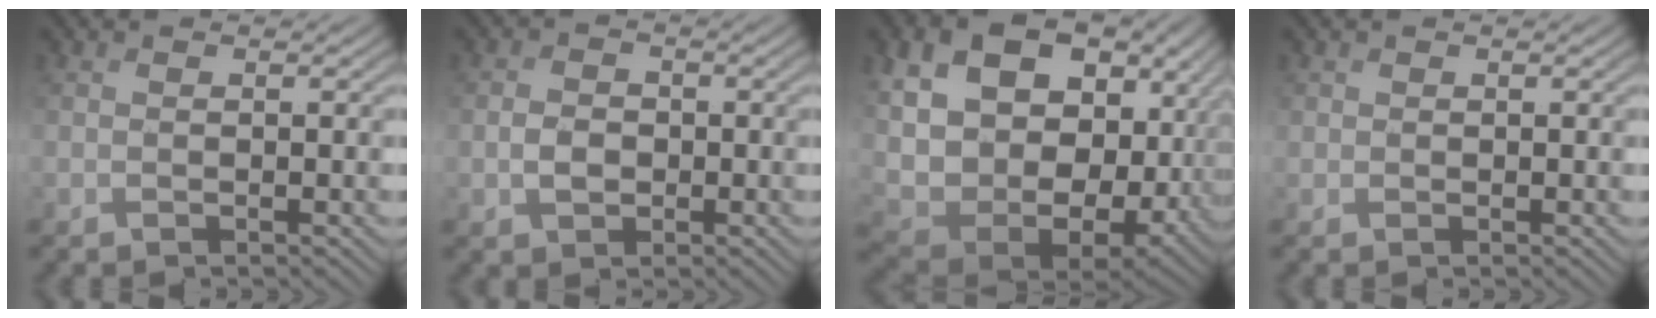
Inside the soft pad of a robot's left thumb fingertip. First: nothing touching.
{"total": 2.6, "force": [-0.9, 2.2, 1.2], "torque": [-0.025, -0.006, -0.023]}
{"total": 18.3, "force": [3.0, 13.2, 12.4], "torque": [-0.248, -0.023, 0.095]}
{"total": 0.6, "force": [0.2, 0.3, -0.4], "torque": [0.008, -0.004, 0.007]}